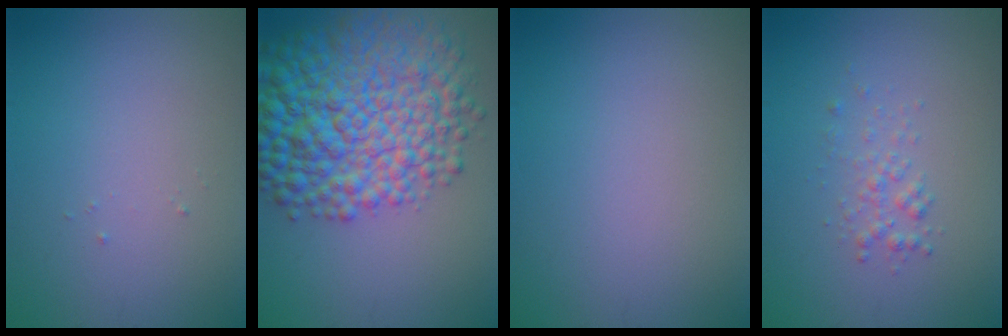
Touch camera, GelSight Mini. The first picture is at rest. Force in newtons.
{"total": 11.7, "press": 11.7, "slide": 0.2}
{"total": 0.0}
{"total": 1.4, "press": 1.4, "slide": 0.1}